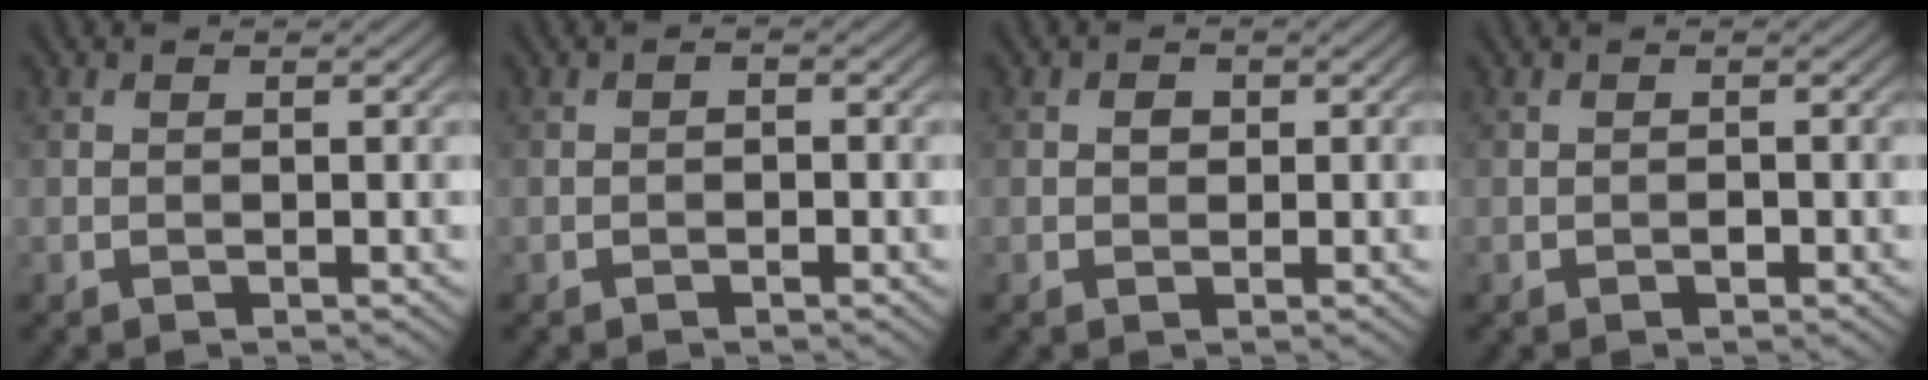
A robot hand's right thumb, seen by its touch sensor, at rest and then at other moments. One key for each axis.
{"total": 0.8, "fx": -0.4, "fy": 0.5, "fz": 0.5, "tx": -0.007, "ty": 0.002, "tz": -0.009}
{"total": 1.2, "fx": 0.2, "fy": 1.0, "fz": 0.5, "tx": -0.008, "ty": -0.001, "tz": -0.001}
{"total": 0.7, "fx": -0.4, "fy": 0.3, "fz": 0.4, "tx": -0.004, "ty": 0.001, "tz": -0.006}